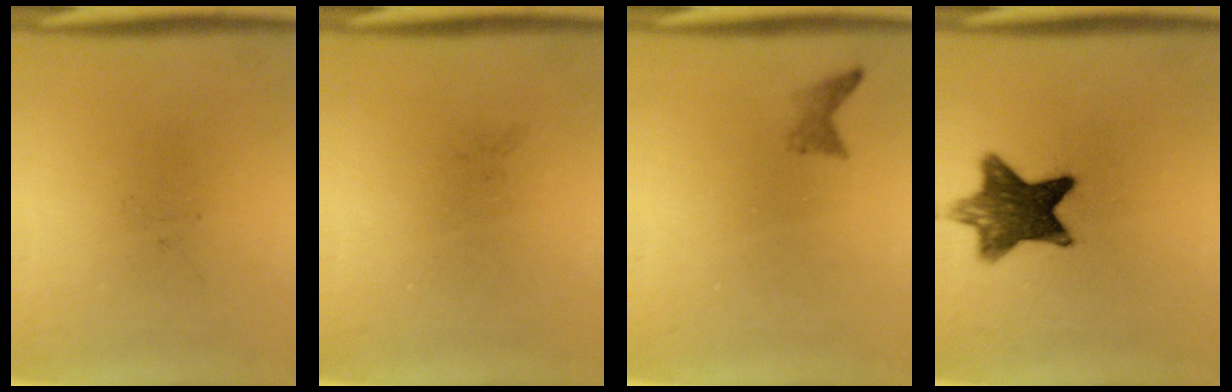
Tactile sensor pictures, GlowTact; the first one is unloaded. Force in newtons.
{"total": 0.0}
{"total": 1.1}
{"total": 10.0}